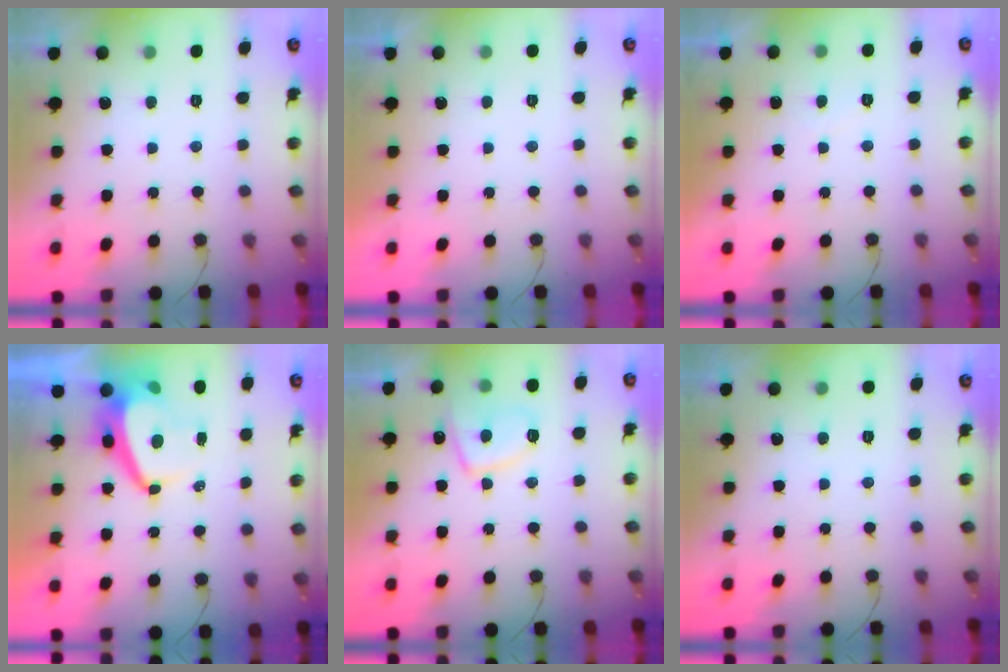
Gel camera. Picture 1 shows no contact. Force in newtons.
{"total": 2.2, "press": 2.1, "slide": 0.4}
{"total": 0.6, "press": 0.3, "slide": 0.5}
{"total": 5.5, "press": 5.5, "slide": 0.4}
{"total": 9.6, "press": 9.5, "slide": 1.1}
{"total": 0.0}